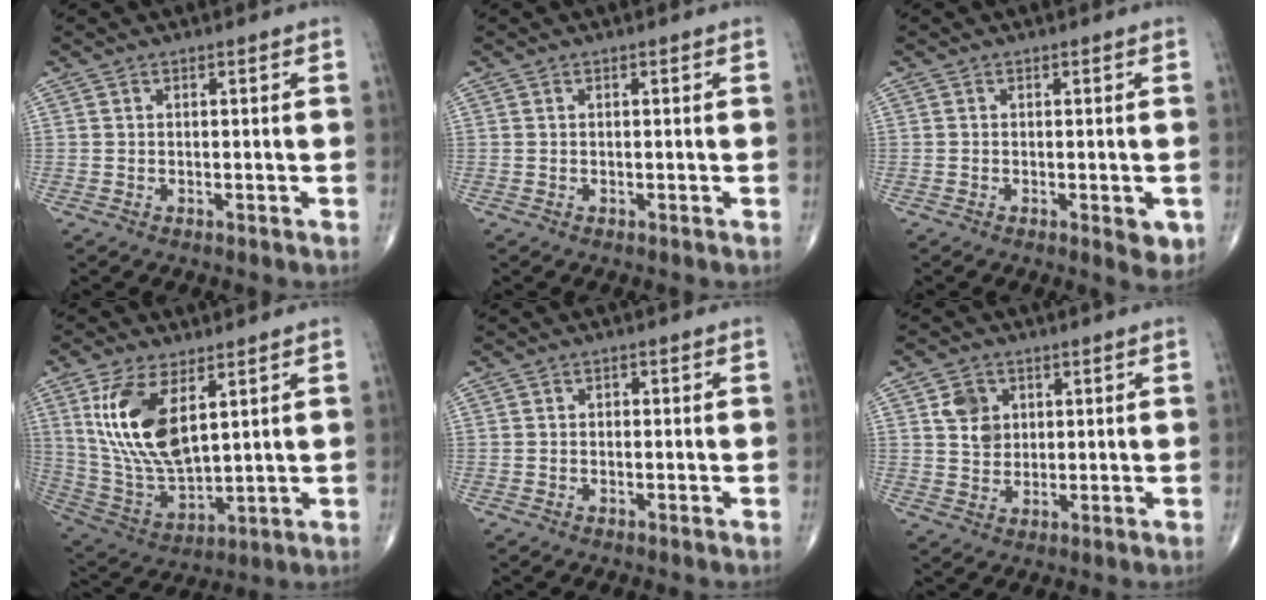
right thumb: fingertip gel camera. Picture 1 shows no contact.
{"total": 0.0}
{"total": 3.3, "force": [-0.9, 1.3, 2.9], "torque": [-0.023, -0.004, -0.010]}
{"total": 15.7, "force": [5.7, 7.2, 12.8], "torque": [-0.250, -0.025, 0.126]}
{"total": 0.6, "force": [-0.1, 0.5, 0.3], "torque": [0.000, 0.002, -0.006]}
{"total": 5.3, "force": [1.8, 4.3, 2.5], "torque": [-0.021, -0.009, 0.033]}